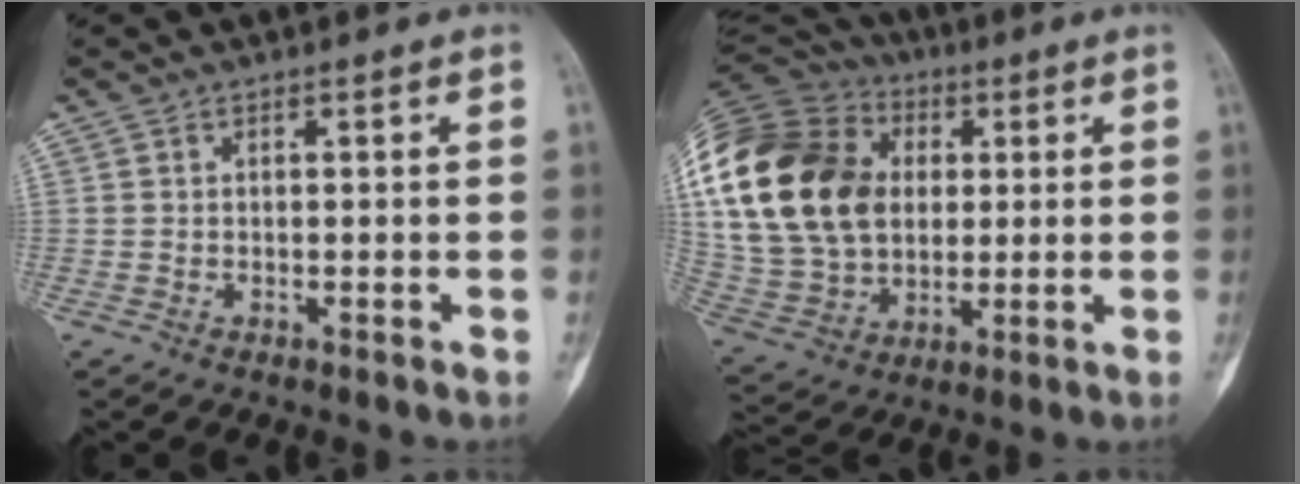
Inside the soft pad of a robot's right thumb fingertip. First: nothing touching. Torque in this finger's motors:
{"motor_torque": [-0.48, 2.06, 2.36, 0.42, 0.56]}